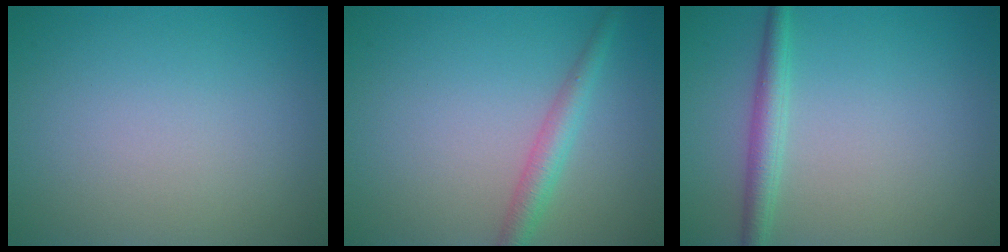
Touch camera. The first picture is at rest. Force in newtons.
{"total": 2.5, "press": 2.5, "slide": 0.0}
{"total": 2.3, "press": 2.3, "slide": 0.0}